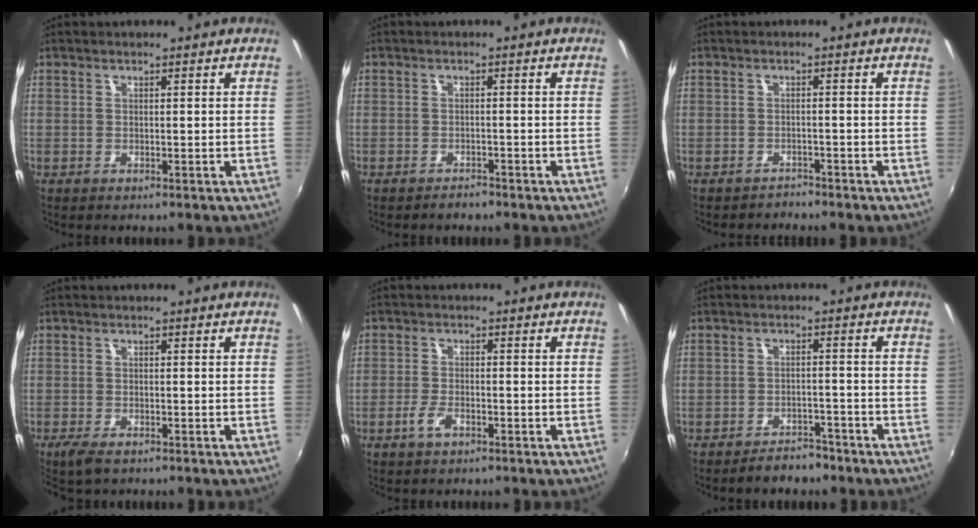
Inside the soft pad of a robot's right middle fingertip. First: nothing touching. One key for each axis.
{"total": 2.1, "fx": -1.9, "fy": 0.7, "fz": 0.4, "tx": -0.013, "ty": -0.008, "tz": -0.030}
{"total": 2.5, "fx": -2.4, "fy": 0.7, "fz": 0.0, "tx": -0.007, "ty": -0.011, "tz": -0.037}
{"total": 3.3, "fx": -2.4, "fy": 1.1, "fz": 2.0, "tx": -0.049, "ty": -0.012, "tz": -0.045}
{"total": 3.0, "fx": -1.8, "fy": 1.3, "fz": 1.9, "tx": -0.050, "ty": -0.004, "tz": -0.037}
{"total": 5.5, "fx": -4.8, "fy": 2.3, "fz": 1.5, "tx": -0.044, "ty": 0.002, "tz": -0.065}